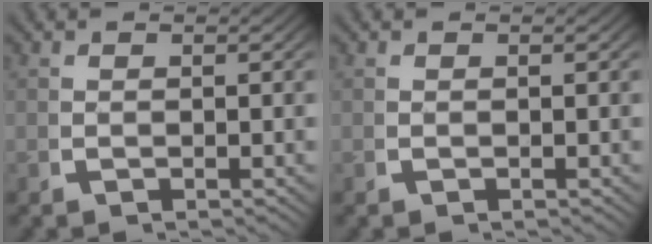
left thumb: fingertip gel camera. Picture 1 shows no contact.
{"total": 0.0}